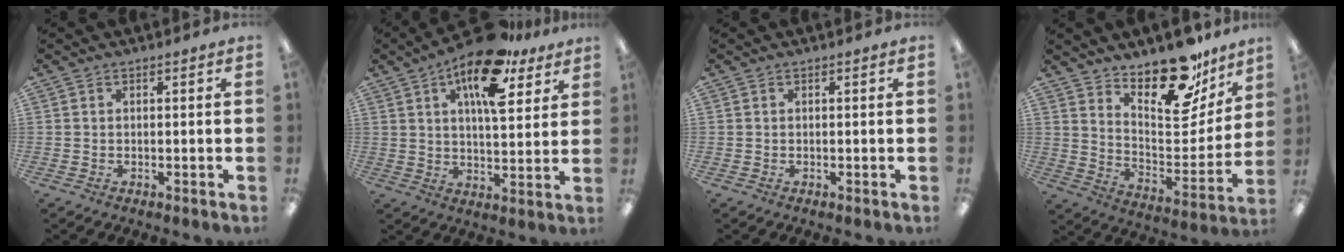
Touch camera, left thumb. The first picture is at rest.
{"total": 16.2, "force": [9.5, 6.6, 11.2], "torque": [-0.173, -0.038, 0.157]}
{"total": 0.0}
{"total": 20.3, "force": [16.2, 8.0, 9.2], "torque": [-0.117, -0.126, 0.276]}